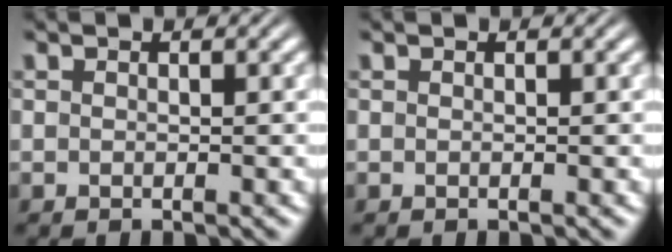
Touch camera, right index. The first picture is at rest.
{"total": 0.0}